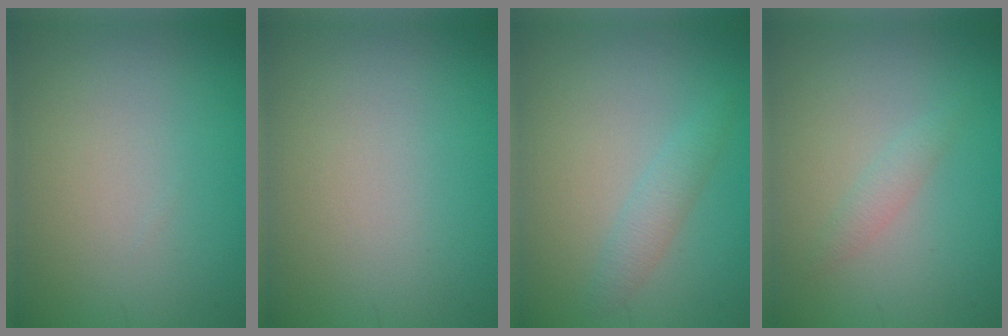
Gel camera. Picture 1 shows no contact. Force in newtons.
{"total": 0.0}
{"total": 1.7, "press": 1.7, "slide": 0.1}
{"total": 1.2, "press": 1.2, "slide": 0.1}